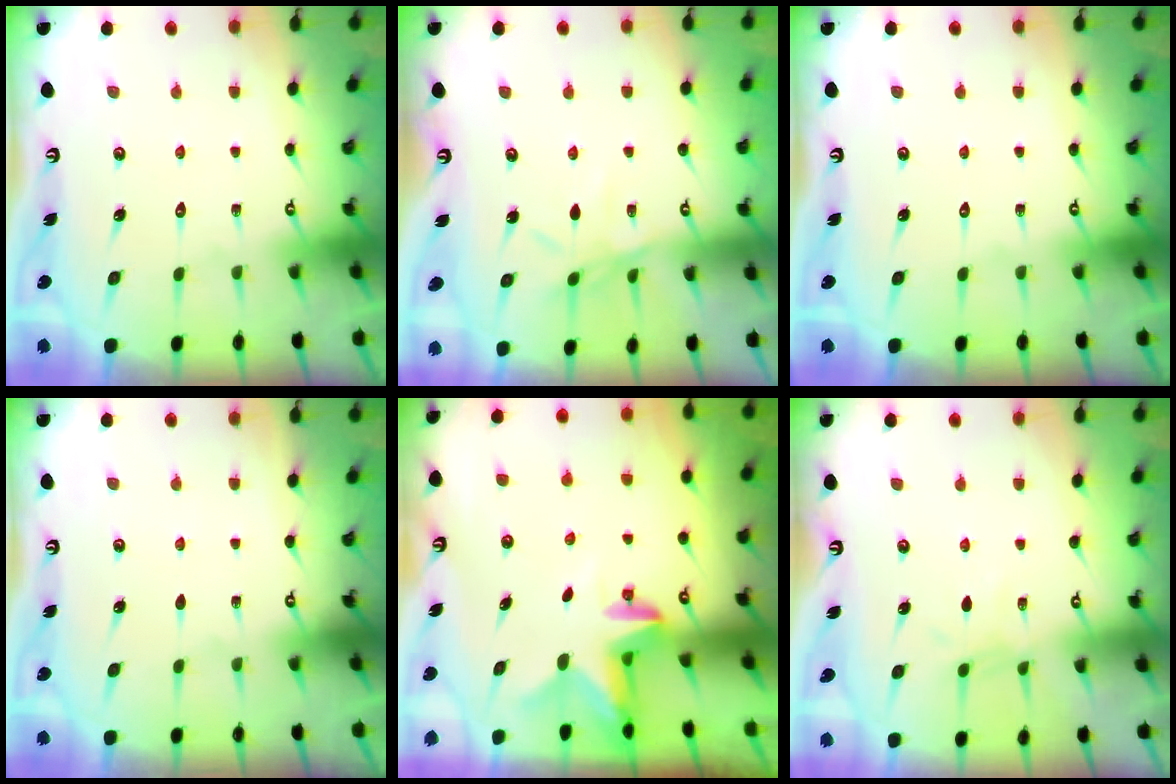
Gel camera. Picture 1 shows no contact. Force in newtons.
{"total": 6.7, "press": 6.6, "slide": 0.5}
{"total": 0.0}
{"total": 0.0}
{"total": 2.8, "press": 2.8, "slide": 0.5}
{"total": 4.2, "press": 4.1, "slide": 0.6}